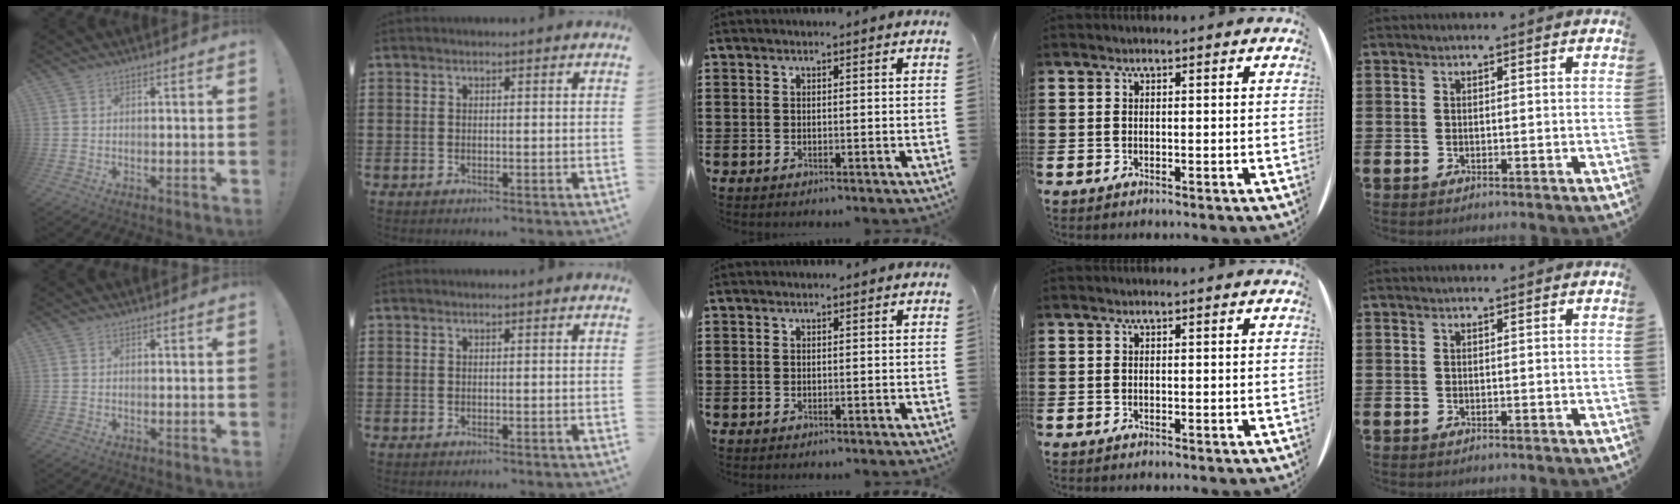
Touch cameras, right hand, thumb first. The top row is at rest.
{}